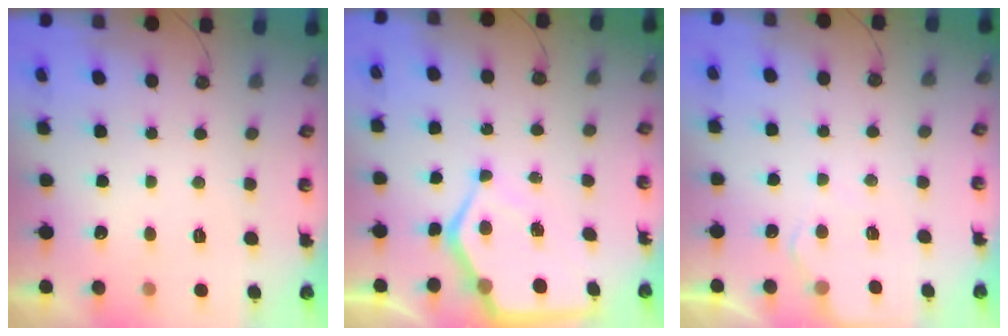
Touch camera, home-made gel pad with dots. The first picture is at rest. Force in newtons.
{"total": 9.4, "press": 9.4, "slide": 1.1}
{"total": 4.0, "press": 3.9, "slide": 0.5}